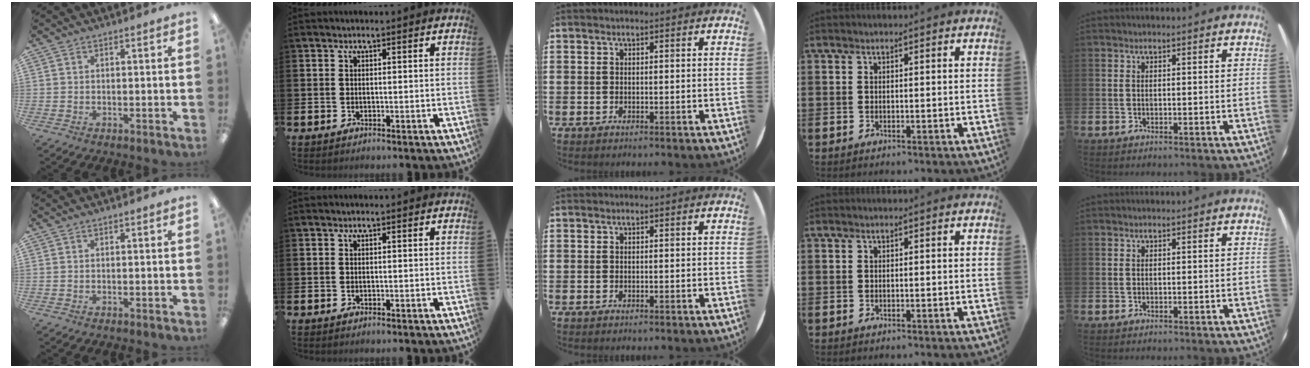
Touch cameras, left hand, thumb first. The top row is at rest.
{}